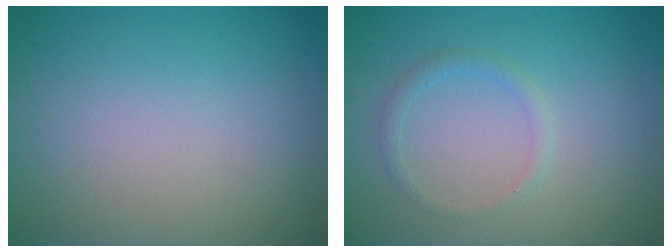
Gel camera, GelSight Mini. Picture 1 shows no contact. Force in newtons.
{"total": 1.2, "press": 1.2, "slide": 0.1}